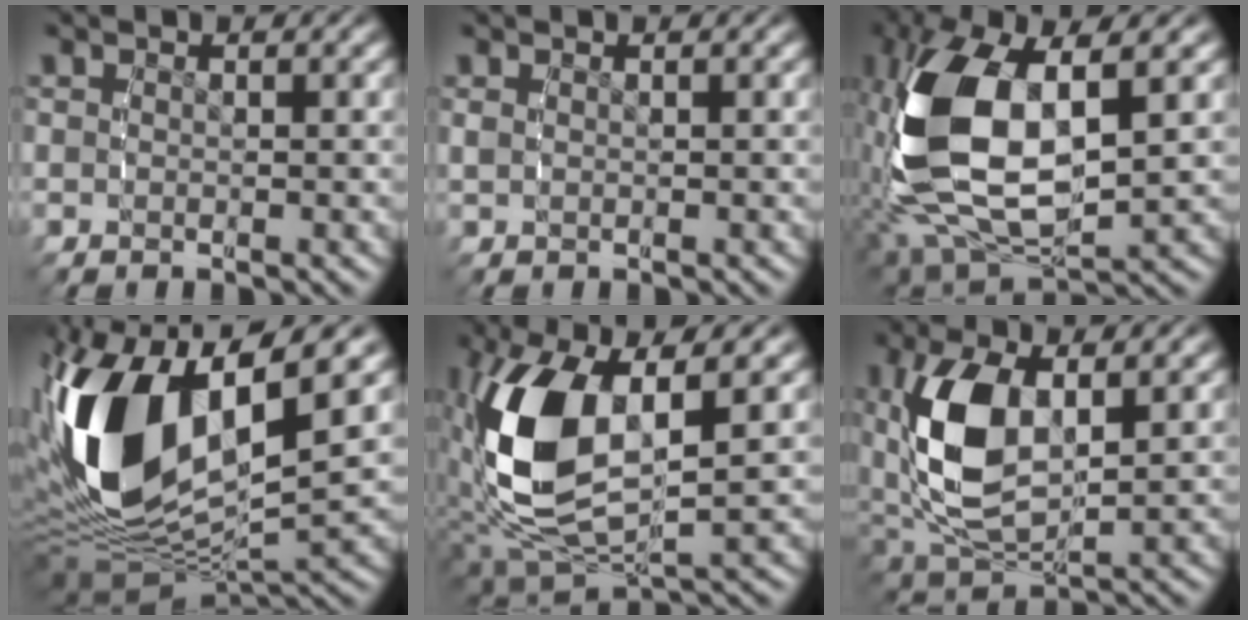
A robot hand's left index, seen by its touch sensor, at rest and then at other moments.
{"total": 0.6, "force": [0.3, 0.5, 0.3], "torque": [-0.008, 0.001, 0.006]}
{"total": 14.1, "force": [-0.8, 8.5, 11.3], "torque": [-0.273, -0.037, 0.011]}
{"total": 16.4, "force": [1.3, 9.8, 13.1], "torque": [-0.296, -0.030, 0.027]}
{"total": 11.1, "force": [0.1, 6.4, 9.0], "torque": [-0.229, -0.023, 0.015]}
{"total": 7.4, "force": [0.4, 4.4, 6.0], "torque": [-0.154, -0.017, 0.012]}